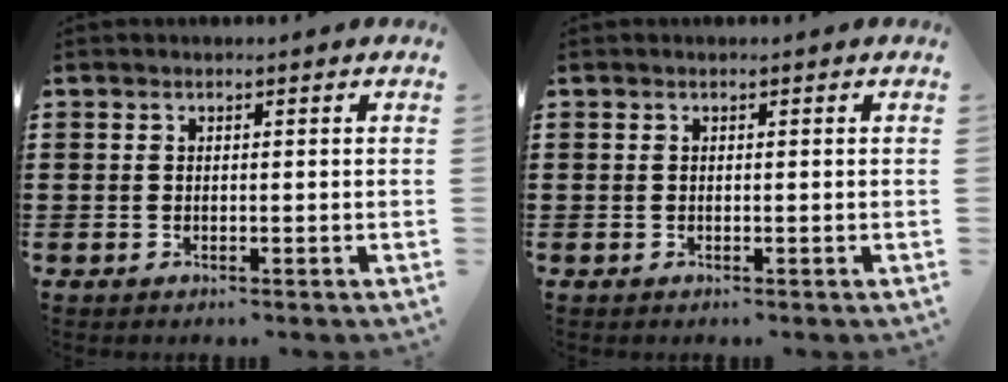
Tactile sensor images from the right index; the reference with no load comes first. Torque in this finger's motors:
{"motor_torque": [-0.04, 0.04, 0.03, 0.00]}